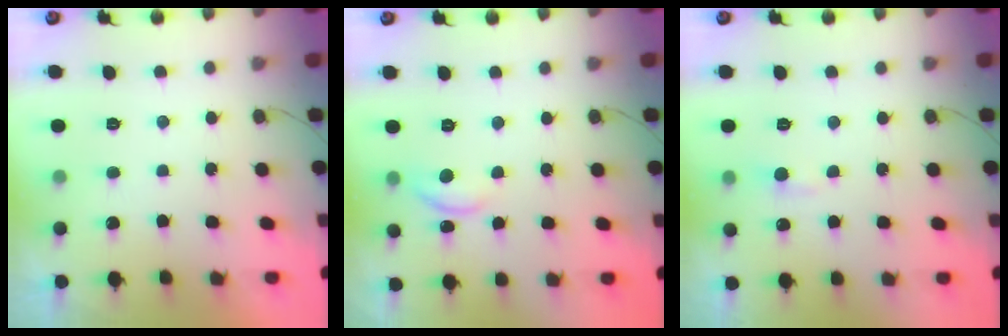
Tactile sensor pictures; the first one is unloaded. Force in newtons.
{"total": 9.0, "press": 9.0, "slide": 0.7}
{"total": 4.3, "press": 4.2, "slide": 0.6}